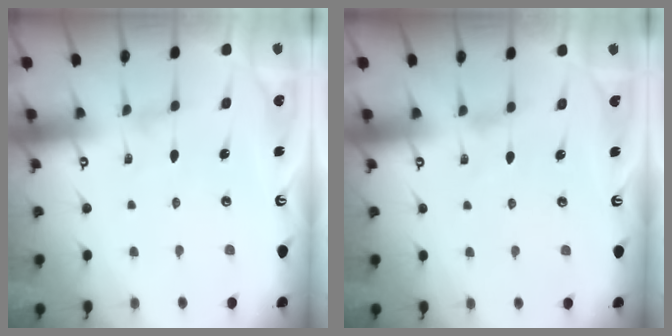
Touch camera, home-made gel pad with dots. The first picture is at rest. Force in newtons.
{"total": 1.5, "press": 1.5, "slide": 0.3}